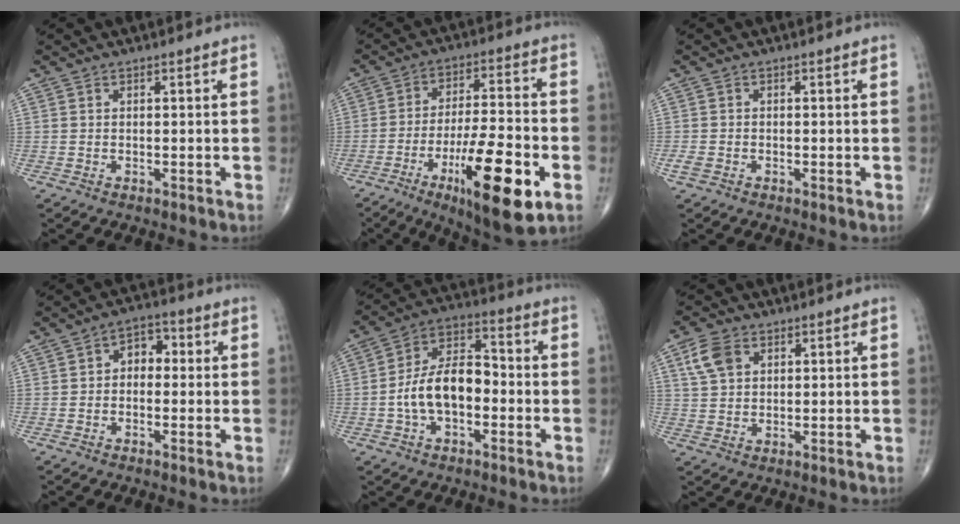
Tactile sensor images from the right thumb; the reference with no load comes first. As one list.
[{"total": 19.0, "force": [-7.6, 4.9, 16.8], "torque": [-0.272, 0.018, -0.114]}, {"total": 1.7, "force": [-0.8, 1.0, 1.1], "torque": [-0.029, -0.003, -0.017]}, {"total": 4.9, "force": [0.0, 3.6, 3.4], "torque": [-0.028, 0.021, -0.013]}, {"total": 12.0, "force": [-2.4, 7.0, 9.4], "torque": [-0.162, 0.044, -0.052]}, {"total": 6.1, "force": [2.5, 4.2, 3.6], "torque": [-0.064, 0.002, 0.049]}]